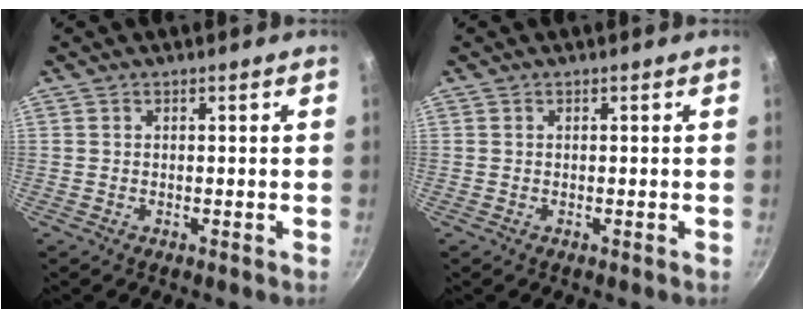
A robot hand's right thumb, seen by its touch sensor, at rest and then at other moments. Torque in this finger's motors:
{"motor_torque": [-0.04, -0.05, -0.07, 0.07, 0.01]}